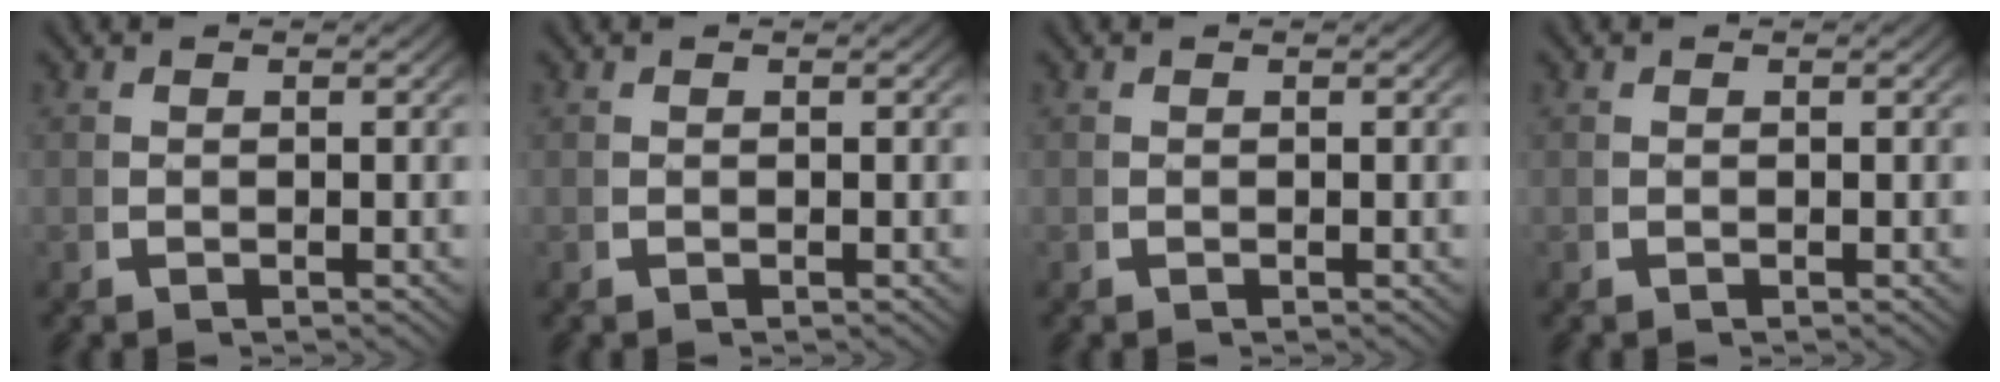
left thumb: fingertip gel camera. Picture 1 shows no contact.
{"total": 0.0}
{"total": 0.0}
{"total": 0.0}